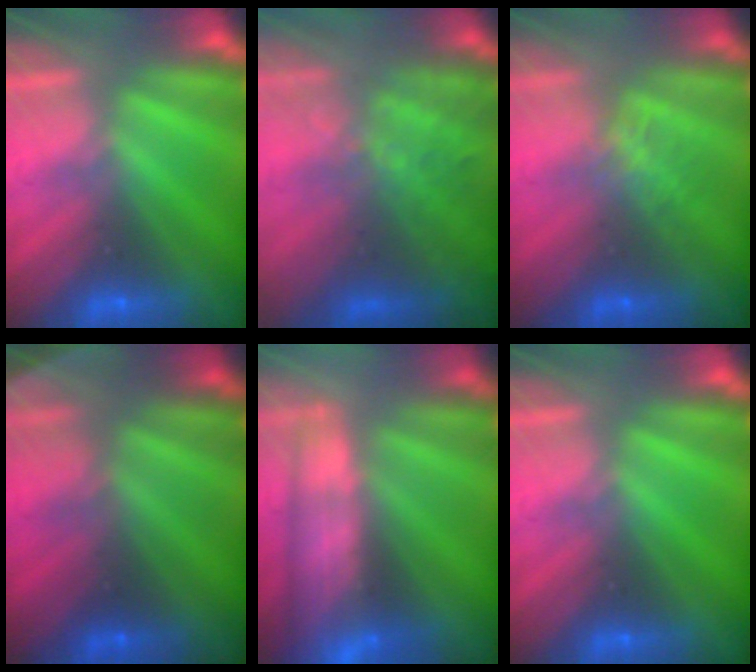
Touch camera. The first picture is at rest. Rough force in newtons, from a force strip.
{"total": 9.3}
{"total": 1.3}
{"total": 2.8}
{"total": 5.9}
{"total": 0.0}